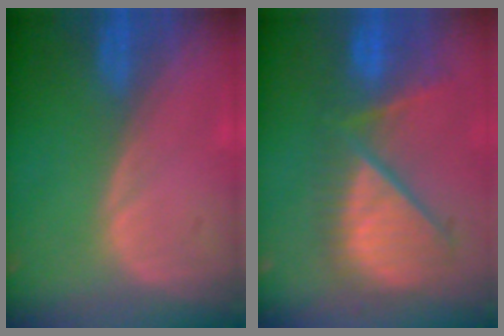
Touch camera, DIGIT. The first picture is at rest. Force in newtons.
{"total": 10.5, "press": 9.7, "slide": 3.8}